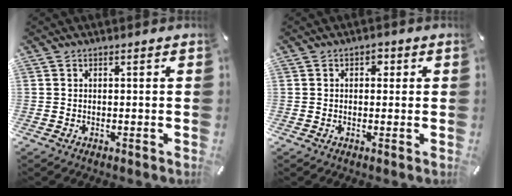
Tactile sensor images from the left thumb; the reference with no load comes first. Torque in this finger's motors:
{"motor_torque": [0.18, 0.30, 0.12, -0.18, 0.01]}